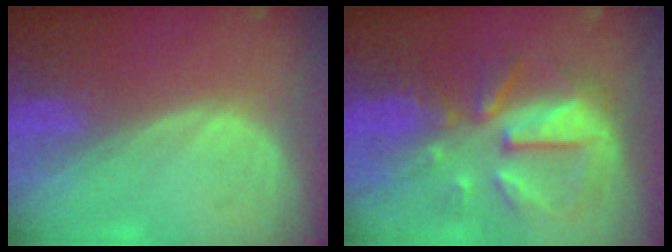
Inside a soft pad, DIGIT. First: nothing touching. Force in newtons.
{"total": 10.1, "press": 9.2, "slide": 4.3}